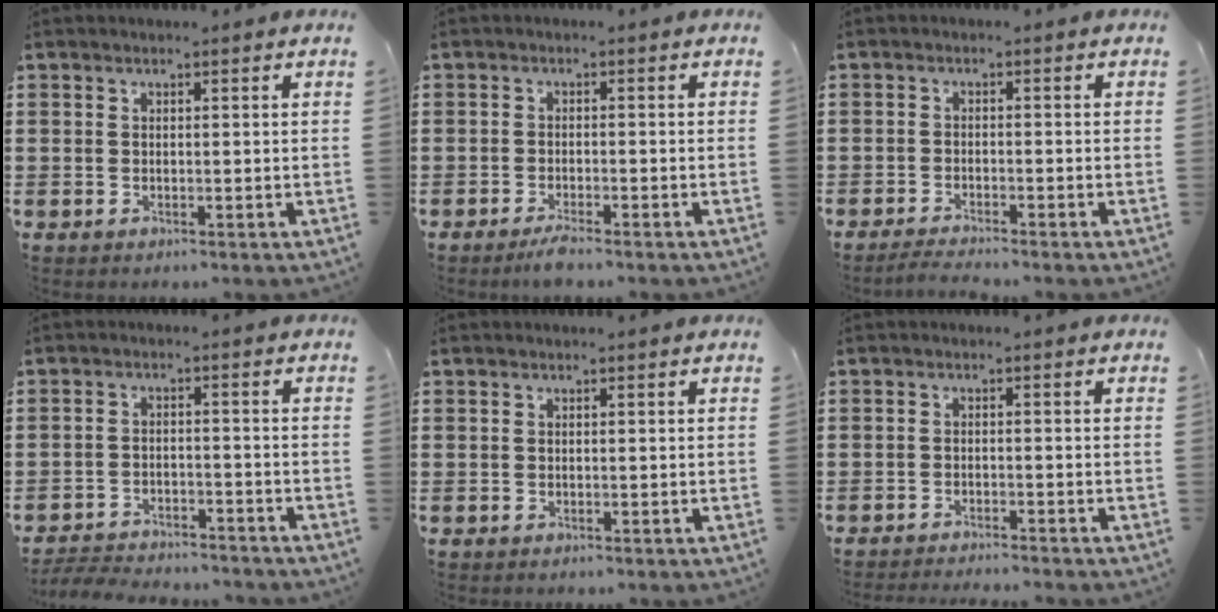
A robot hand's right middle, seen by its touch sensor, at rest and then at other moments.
{"total": 2.0, "force": [-1.6, 0.0, 1.1], "torque": [-0.018, 0.003, -0.030]}
{"total": 2.0, "force": [-2.0, -0.1, 0.5], "torque": [-0.009, 0.002, -0.039]}
{"total": 4.3, "force": [-4.2, 0.5, 0.4], "torque": [-0.015, 0.003, -0.091]}
{"total": 0.0}
{"total": 1.9, "force": [-1.9, -0.2, 0.2], "torque": [-0.004, 0.003, -0.040]}